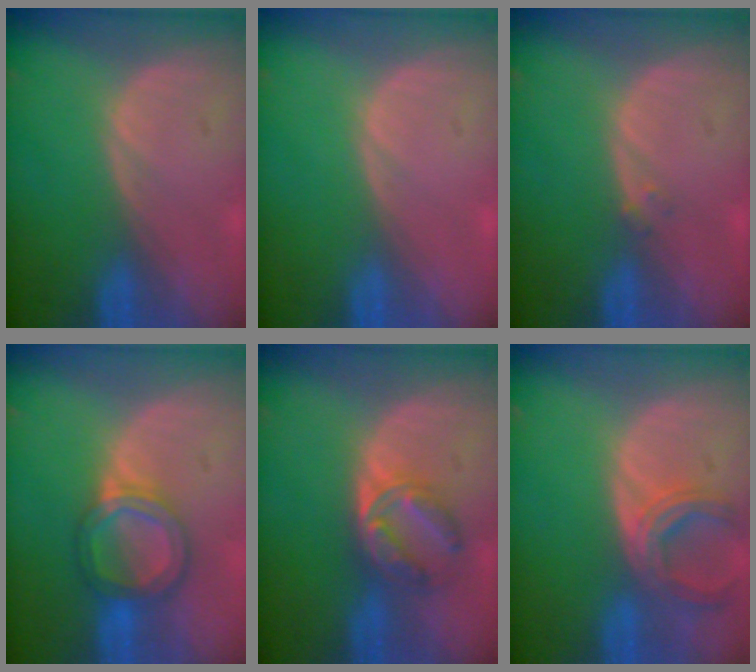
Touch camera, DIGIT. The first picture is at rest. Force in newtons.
{"total": 0.0}
{"total": 1.0, "press": 0.9, "slide": 0.4}
{"total": 6.0, "press": 5.4, "slide": 2.5}
{"total": 5.8, "press": 5.5, "slide": 1.7}
{"total": 6.0, "press": 5.6, "slide": 2.3}